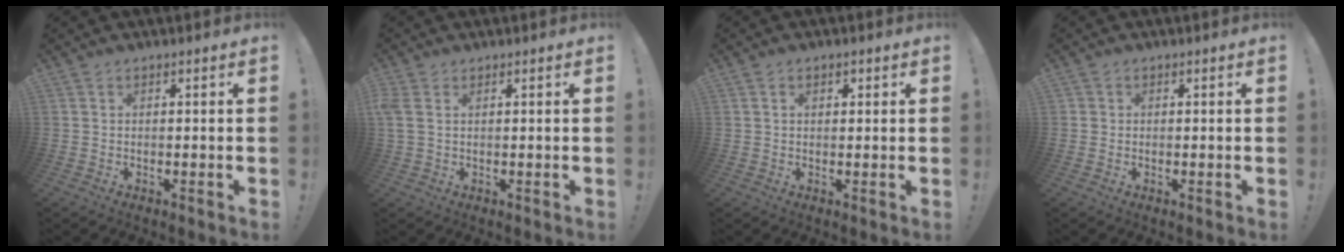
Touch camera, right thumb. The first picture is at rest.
{"total": 2.3, "force": [1.0, 1.2, 1.6], "torque": [-0.037, 0.005, 0.020]}
{"total": 1.5, "force": [0.6, 1.0, 1.0], "torque": [-0.007, -0.003, 0.008]}
{"total": 0.9, "force": [0.2, 0.8, 0.1], "torque": [-0.005, 0.003, 0.004]}